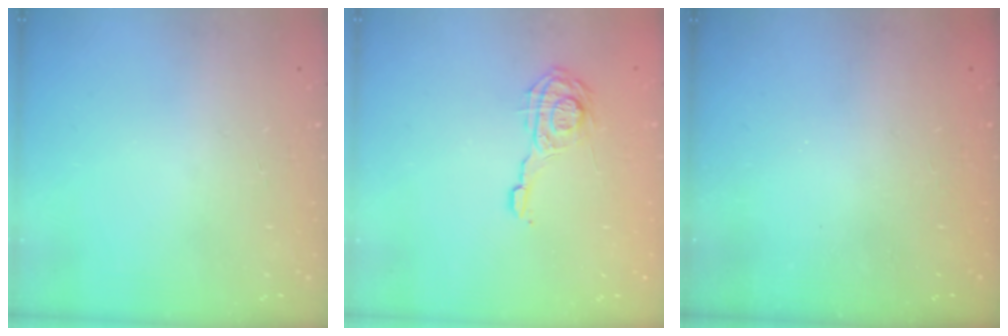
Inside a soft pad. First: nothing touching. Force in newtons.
{"total": 10.3, "press": 10.3, "slide": 0.8}
{"total": 2.4, "press": 2.3, "slide": 0.8}